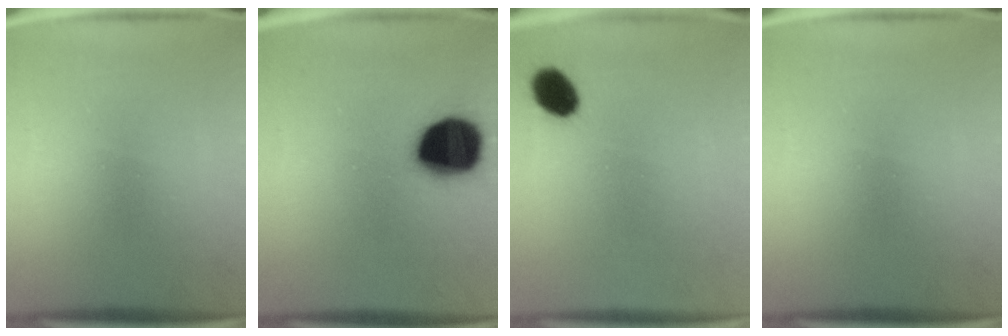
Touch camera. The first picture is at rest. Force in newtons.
{"total": 18.0}
{"total": 5.8}
{"total": 0.0}